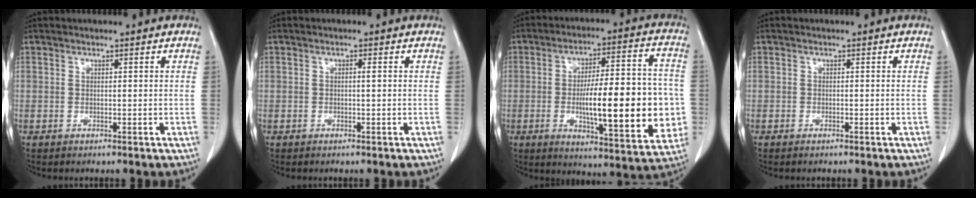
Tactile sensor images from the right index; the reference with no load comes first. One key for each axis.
{"total": 0.6, "fx": 0.1, "fy": 0.0, "fz": 0.6, "tx": -0.008, "ty": 0.001, "tz": 0.002}
{"total": 19.6, "fx": -2.6, "fy": 4.5, "fz": 18.9, "tx": -0.262, "ty": 0.012, "tz": -0.028}
{"total": 0.0}